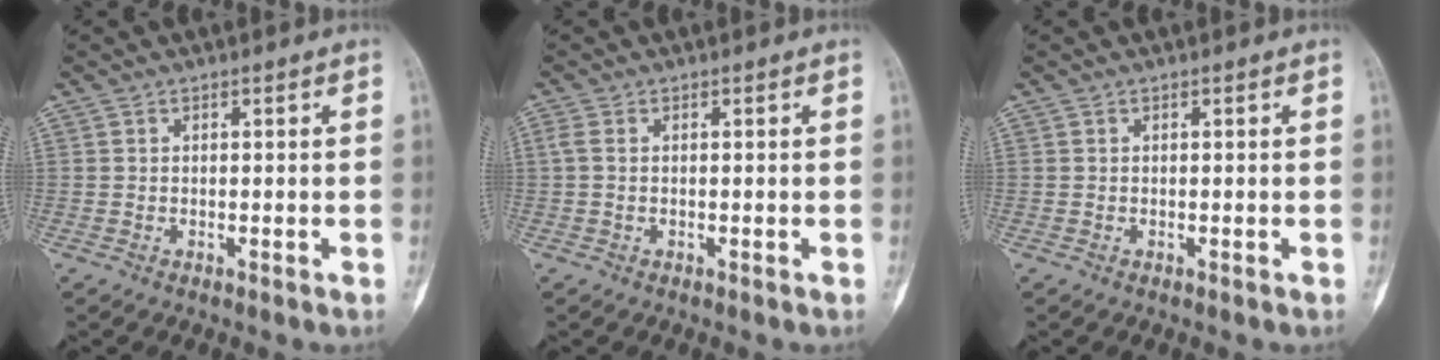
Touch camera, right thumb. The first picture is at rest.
{"total": 1.4, "force": [0.1, 0.7, 1.2], "torque": [-0.036, 0.001, 0.002]}
{"total": 0.0}